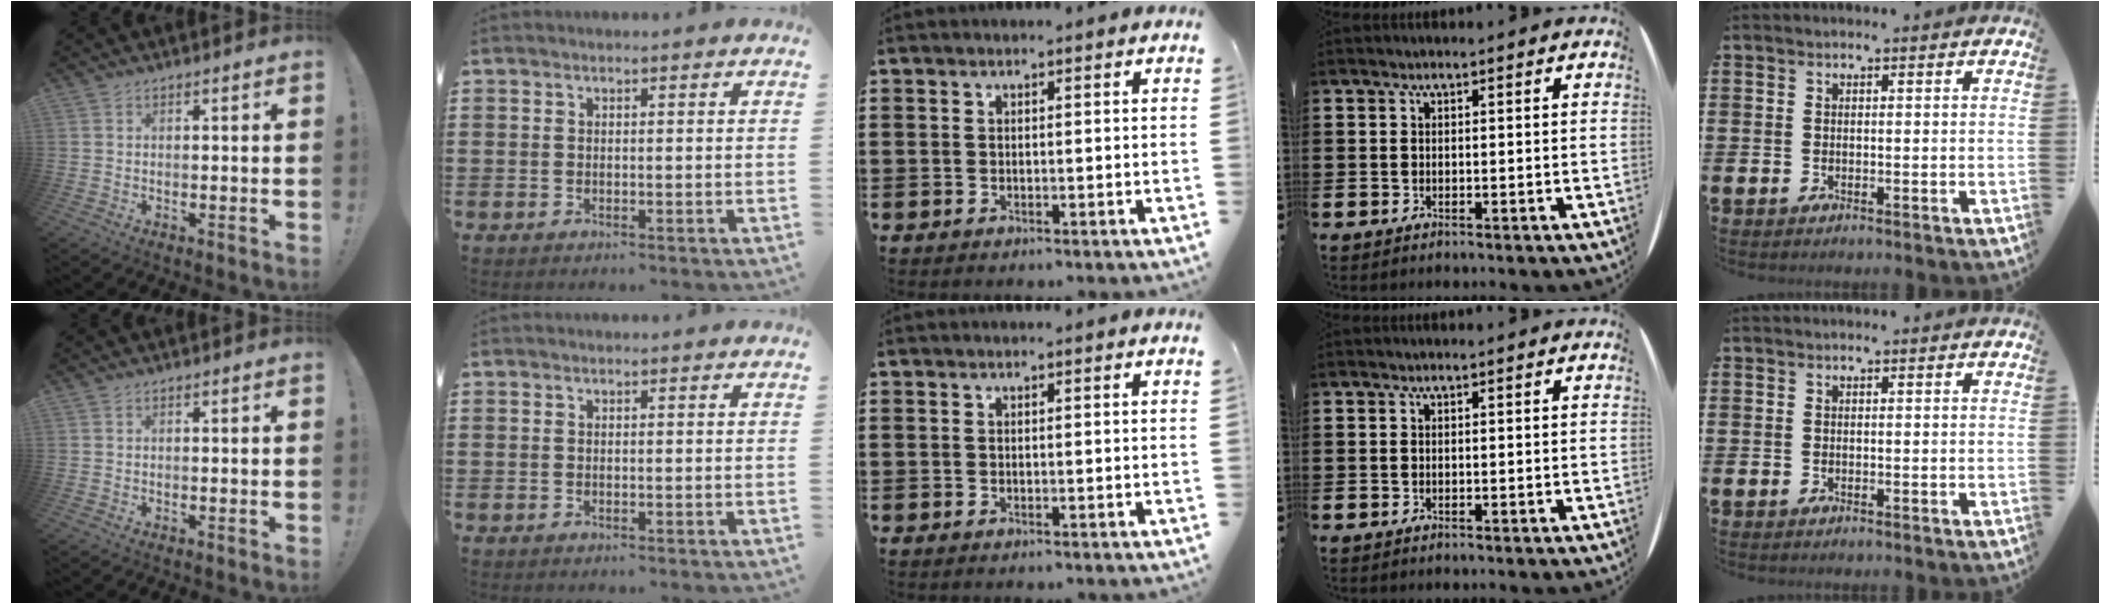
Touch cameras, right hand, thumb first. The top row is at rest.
{}